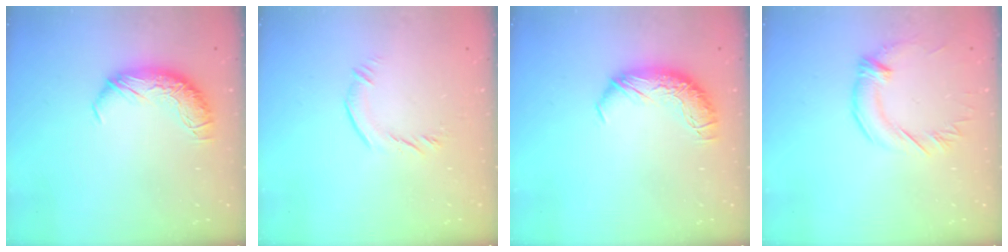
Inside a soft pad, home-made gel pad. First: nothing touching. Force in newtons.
{"total": 4.1, "press": 3.9, "slide": 1.2}
{"total": 0.0}
{"total": 1.3, "press": 1.1, "slide": 0.7}